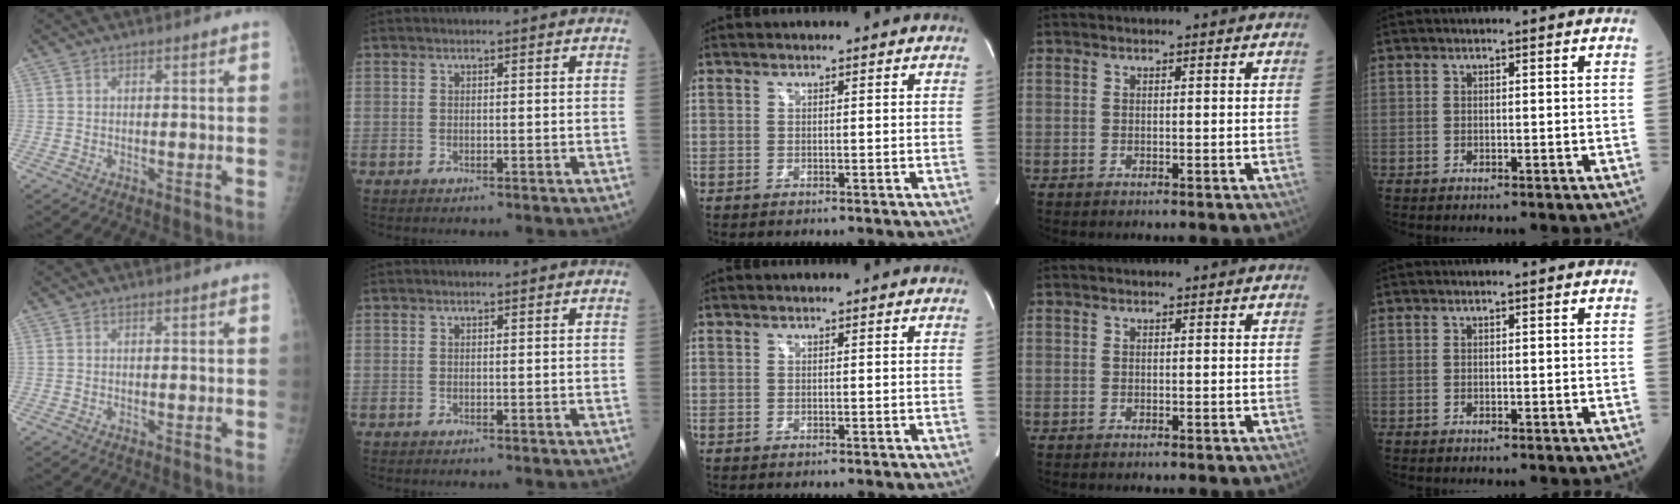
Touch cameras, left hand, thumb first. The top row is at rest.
{}